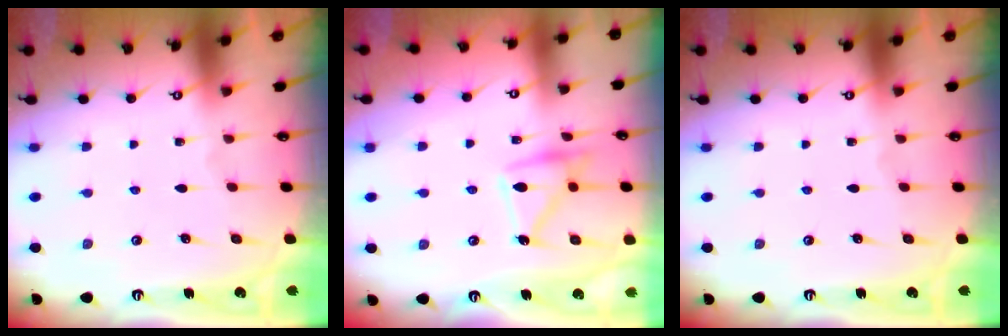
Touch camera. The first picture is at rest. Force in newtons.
{"total": 13.5, "press": 13.5, "slide": 0.6}
{"total": 0.0}